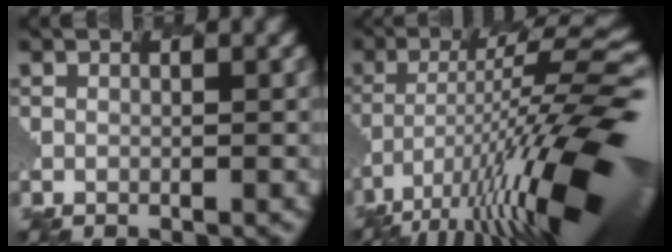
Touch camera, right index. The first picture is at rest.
{"total": 14.6, "force": [-5.3, 3.2, 13.2], "torque": [-0.221, 0.020, -0.102]}